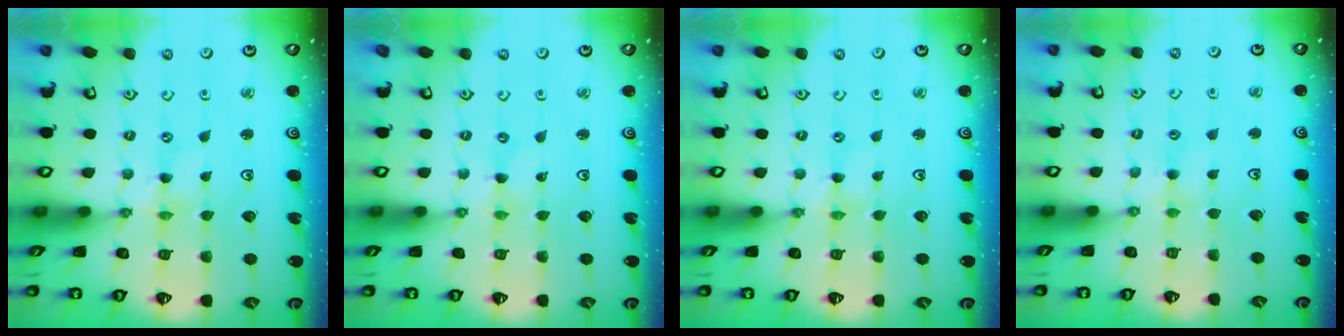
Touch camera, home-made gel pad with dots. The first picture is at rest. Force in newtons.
{"total": 0.0}
{"total": 1.2, "press": 1.1, "slide": 0.3}
{"total": 2.8, "press": 2.8, "slide": 0.4}